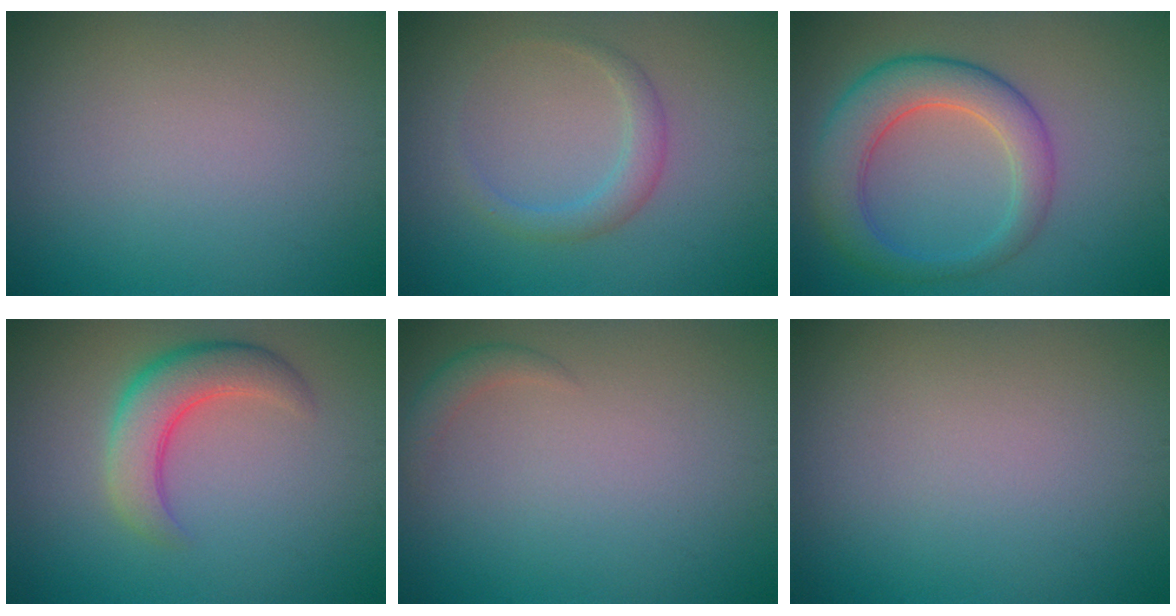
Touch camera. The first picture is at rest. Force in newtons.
{"total": 2.0, "press": 2.0, "slide": 0.0}
{"total": 5.6, "press": 5.6, "slide": 0.1}
{"total": 4.6, "press": 4.6, "slide": 0.2}
{"total": 1.1, "press": 1.1, "slide": 0.1}
{"total": 0.0}